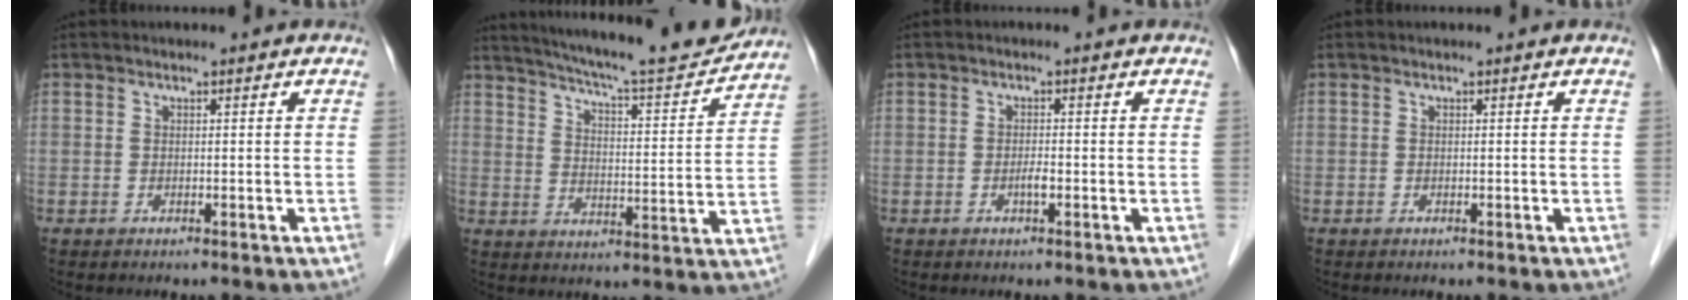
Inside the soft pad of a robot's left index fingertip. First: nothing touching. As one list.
[{"total": 16.7, "force": [15.3, 0.7, 6.6], "torque": [-0.109, -0.029, 0.212]}, {"total": 1.6, "force": [-1.3, 0.1, 1.0], "torque": [-0.021, -0.006, -0.021]}, {"total": 0.0}]